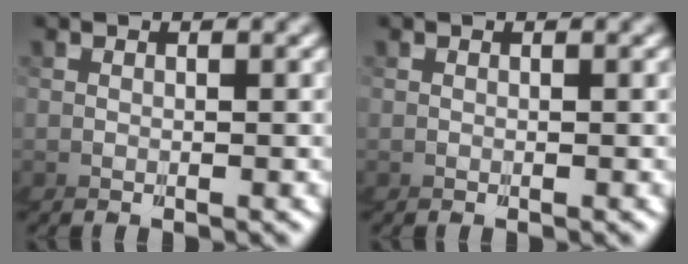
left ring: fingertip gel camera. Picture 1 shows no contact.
{"total": 0.0}